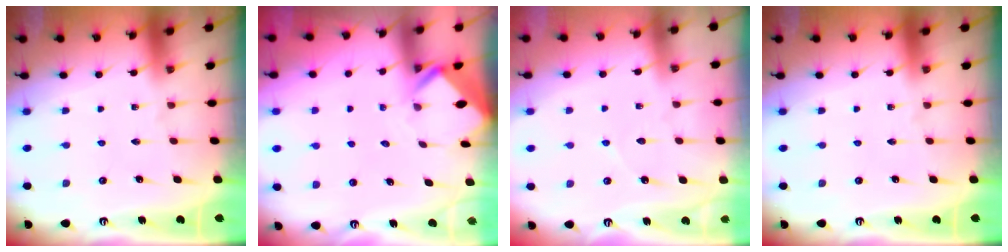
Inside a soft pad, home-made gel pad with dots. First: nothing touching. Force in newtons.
{"total": 2.6, "press": 2.6, "slide": 0.1}
{"total": 2.7, "press": 2.7, "slide": 0.4}
{"total": 0.0}